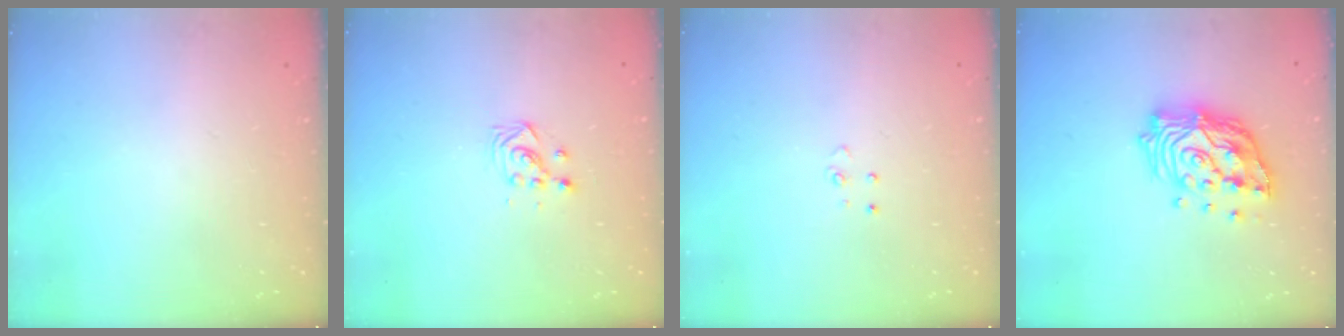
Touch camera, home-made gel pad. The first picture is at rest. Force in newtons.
{"total": 2.9, "press": 2.9, "slide": 0.3}
{"total": 3.8, "press": 3.8, "slide": 0.3}
{"total": 17.0, "press": 16.8, "slide": 2.2}